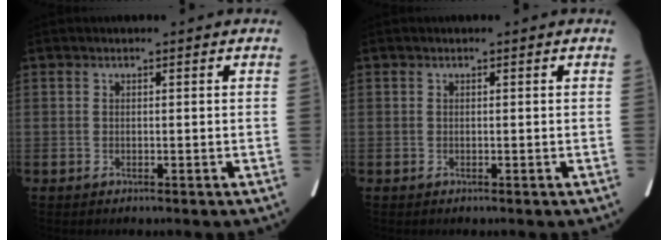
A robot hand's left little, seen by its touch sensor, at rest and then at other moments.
{"total": 0.0}